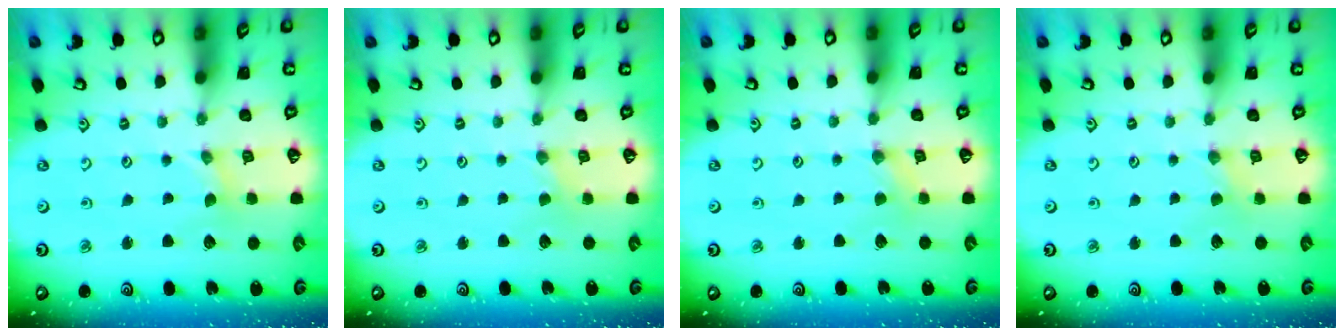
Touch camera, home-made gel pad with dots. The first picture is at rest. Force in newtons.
{"total": 0.0}
{"total": 1.8, "press": 1.8, "slide": 0.3}
{"total": 0.0}